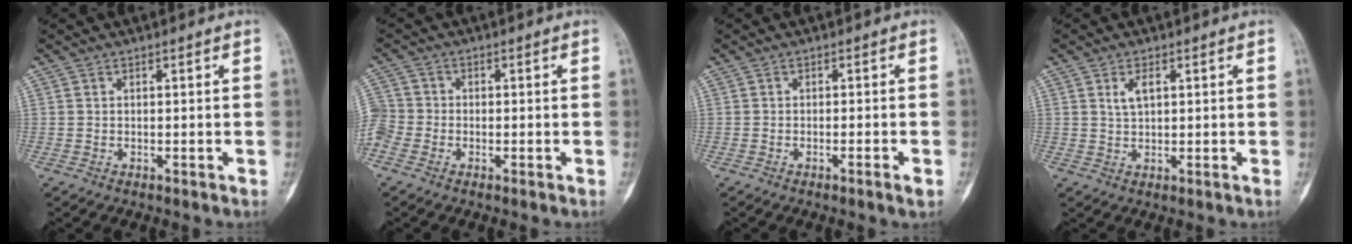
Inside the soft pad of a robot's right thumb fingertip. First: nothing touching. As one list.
[{"total": 6.9, "force": [-2.4, 5.9, 2.8], "torque": [-0.077, 0.013, -0.051]}, {"total": 1.9, "force": [-1.0, 0.3, 1.6], "torque": [-0.026, 0.003, -0.015]}, {"total": 3.0, "force": [1.0, 1.4, 2.4], "torque": [-0.037, -0.002, 0.021]}]